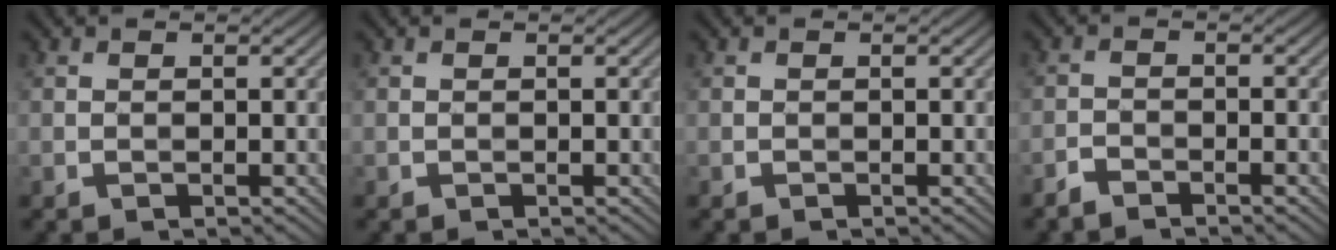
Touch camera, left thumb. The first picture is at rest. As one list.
[{"total": 0.0}, {"total": 0.0}, {"total": 2.2, "force": [-2.0, 0.4, 0.9], "torque": [-0.021, 0.001, -0.043]}]